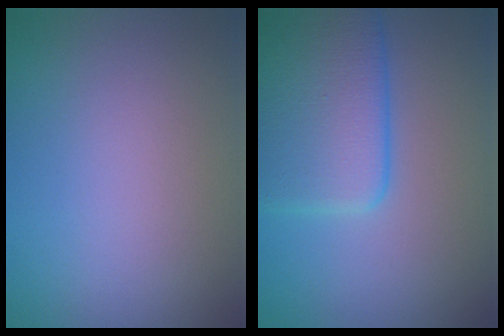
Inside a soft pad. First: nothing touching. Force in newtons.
{"total": 8.0, "press": 8.0, "slide": 0.3}